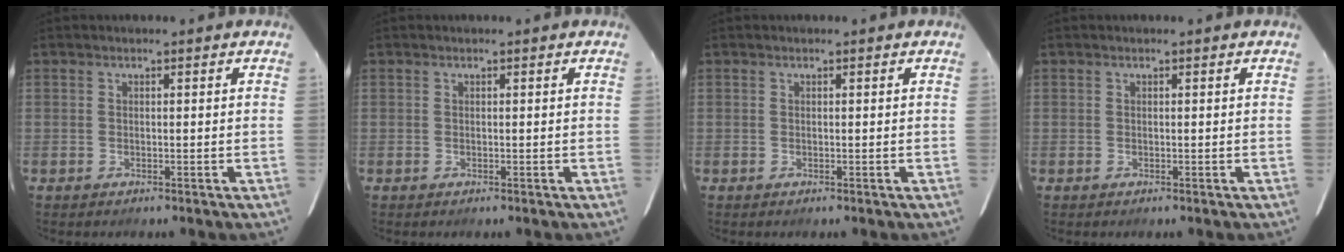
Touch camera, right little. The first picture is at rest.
{"total": 0.0}
{"total": 0.0}
{"total": 0.0}